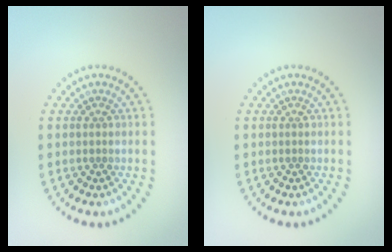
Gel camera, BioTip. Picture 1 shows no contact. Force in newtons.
{"total": 0.0}